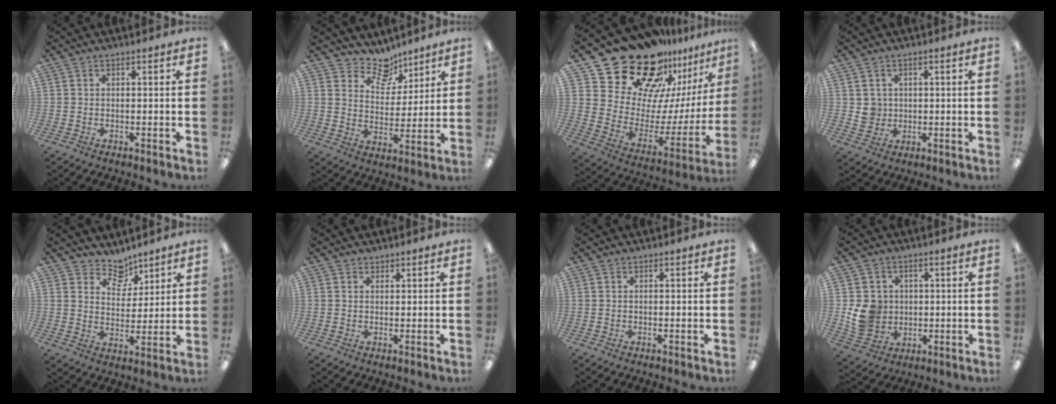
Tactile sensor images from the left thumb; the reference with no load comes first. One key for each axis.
{"total": 10.0, "fx": 8.1, "fy": 5.2, "fz": 2.5, "tx": -0.037, "ty": -0.059, "tz": 0.149}
{"total": 26.1, "fx": 21.0, "fy": 12.2, "fz": 9.6, "tx": -0.154, "ty": -0.152, "tz": 0.389}
{"total": 3.6, "fx": 0.9, "fy": 3.4, "fz": 0.2, "tx": 0.002, "ty": 0.001, "tz": 0.013}
{"total": 7.1, "fx": 6.0, "fy": 3.8, "fz": 0.7, "tx": -0.010, "ty": -0.043, "tz": 0.109}
{"total": 1.2, "fx": 1.0, "fy": 0.6, "fz": -0.1, "tx": 0.002, "ty": 0.001, "tz": 0.019}
{"total": 0.0}
{"total": 8.3, "fx": 0.5, "fy": 7.8, "fz": 2.8, "tx": -0.059, "ty": 0.009, "tz": 0.016}